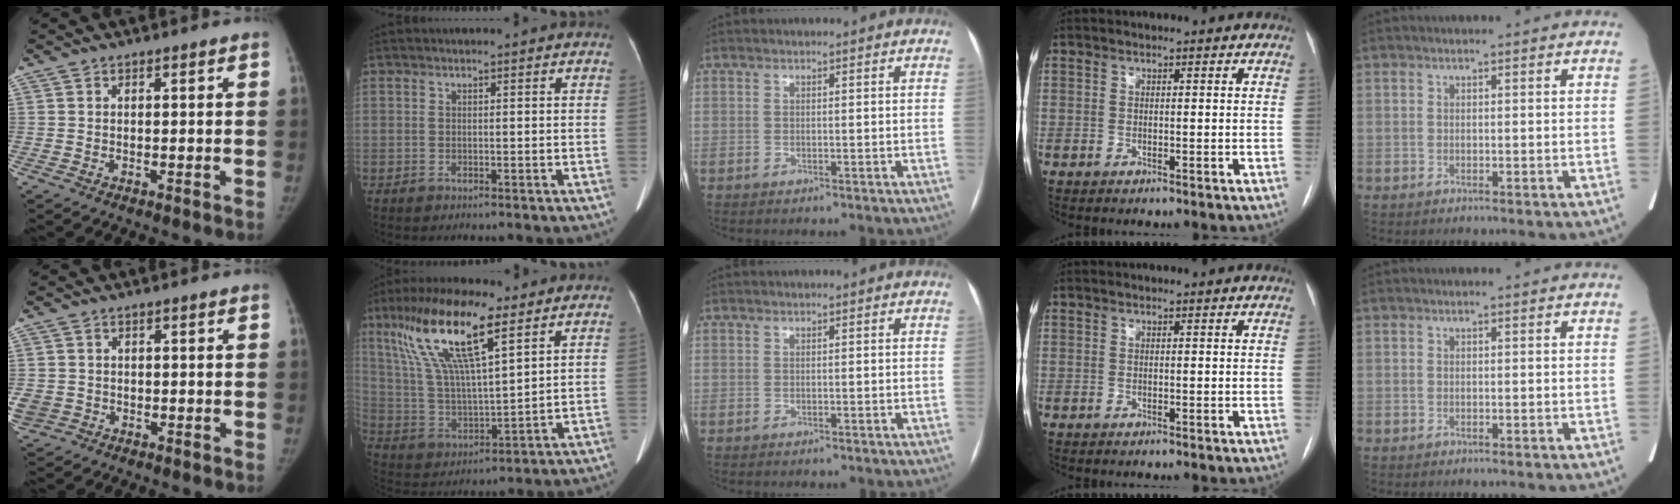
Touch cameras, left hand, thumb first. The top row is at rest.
{"thumb": {"total": 4.7, "force": [-1.0, 4.3, 1.8], "torque": [-0.050, 0.005, -0.009]}, "index": {"total": 16.0, "force": [8.7, 3.1, 13.1], "torque": [-0.266, 0.011, 0.166]}}